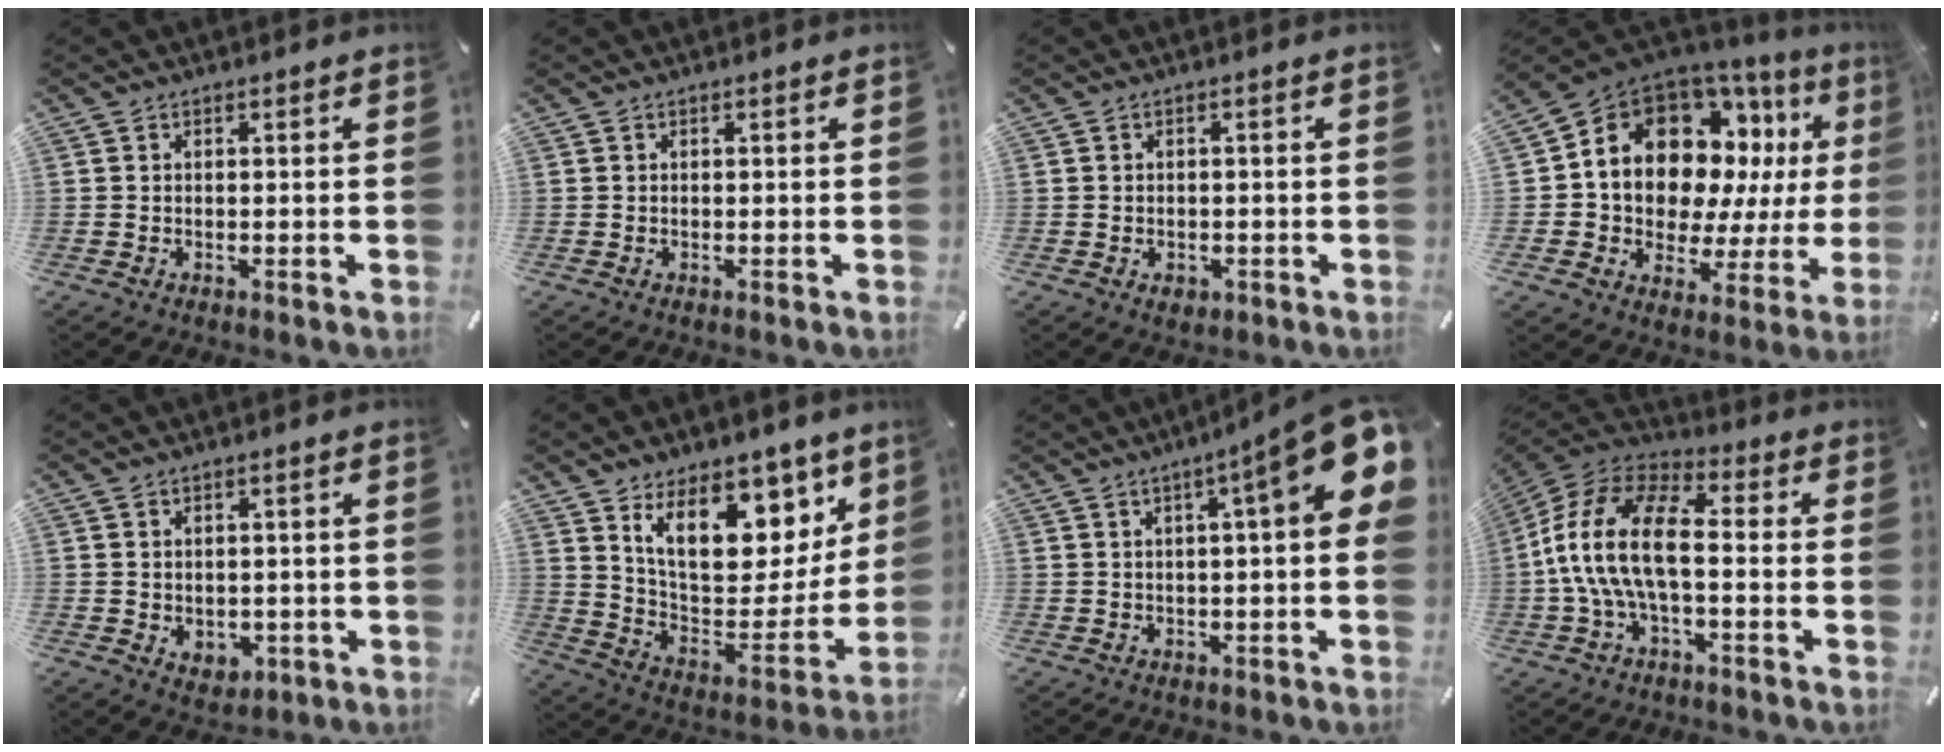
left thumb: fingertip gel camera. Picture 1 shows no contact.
{"total": 0.0}
{"total": 2.2, "force": [-0.9, 1.6, 1.2], "torque": [-0.021, 0.004, -0.016]}
{"total": 16.0, "force": [6.8, 11.4, 9.0], "torque": [-0.176, -0.064, 0.124]}
{"total": 3.0, "force": [0.3, 2.8, 1.1], "torque": [-0.004, -0.003, 0.004]}
{"total": 19.1, "force": [12.0, 10.3, 10.7], "torque": [-0.170, -0.082, 0.215]}
{"total": 14.2, "force": [6.0, 1.6, 12.8], "torque": [-0.177, -0.050, 0.088]}
{"total": 16.3, "force": [-2.1, 8.0, 14.1], "torque": [-0.292, 0.007, -0.039]}